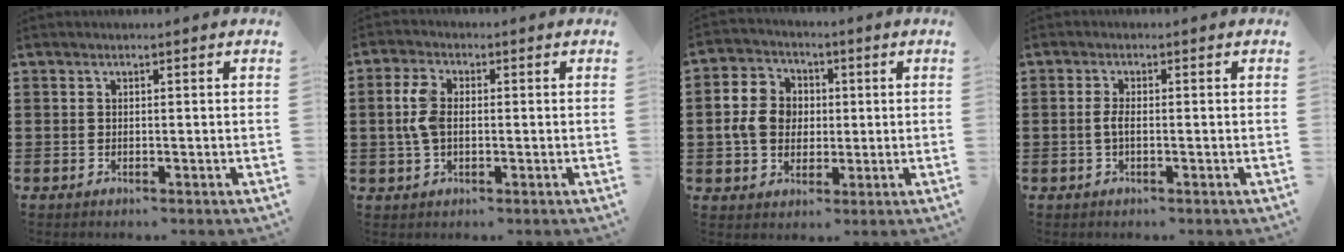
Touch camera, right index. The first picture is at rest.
{"total": 5.2, "force": [0.2, 3.0, 4.3], "torque": [-0.109, 0.005, -0.004]}
{"total": 7.5, "force": [0.0, 6.3, 4.1], "torque": [-0.114, 0.013, -0.006]}
{"total": 1.9, "force": [-0.4, 0.5, 1.8], "torque": [-0.048, -0.005, -0.012]}